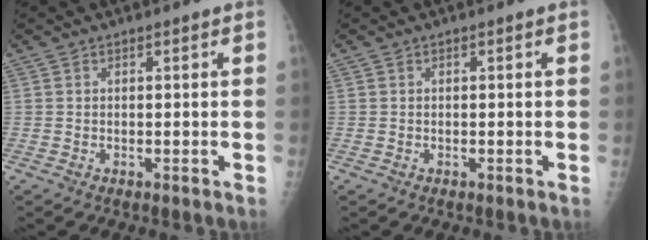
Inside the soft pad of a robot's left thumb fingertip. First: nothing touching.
{"total": 0.0}